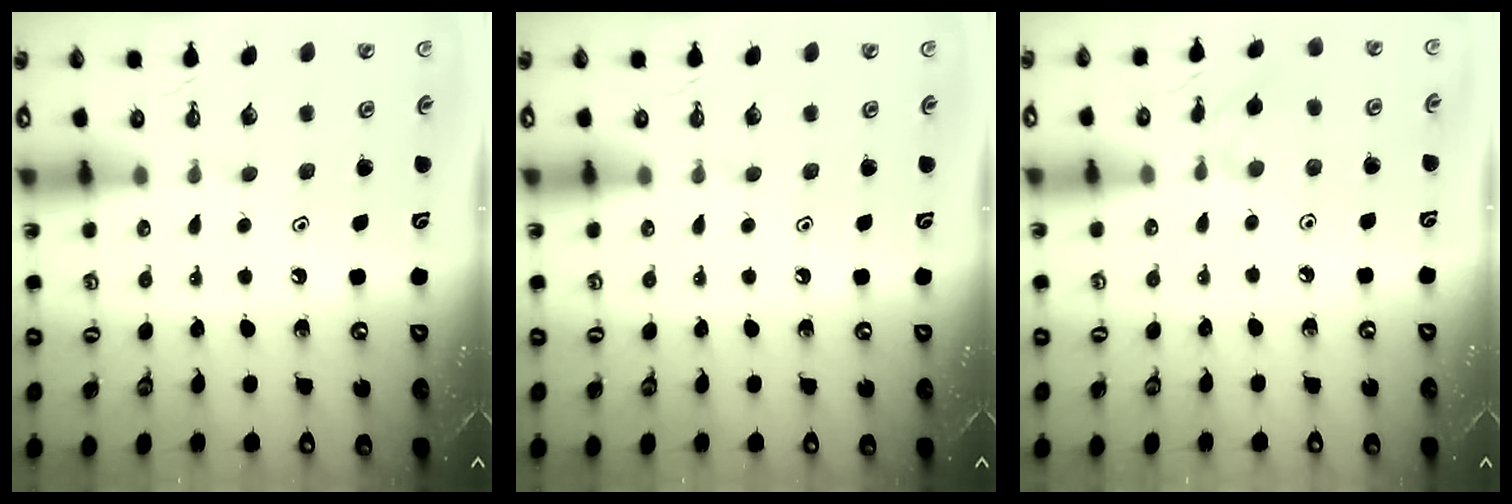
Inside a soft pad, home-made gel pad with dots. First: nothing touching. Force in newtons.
{"total": 0.0}
{"total": 1.9, "press": 1.8, "slide": 0.5}